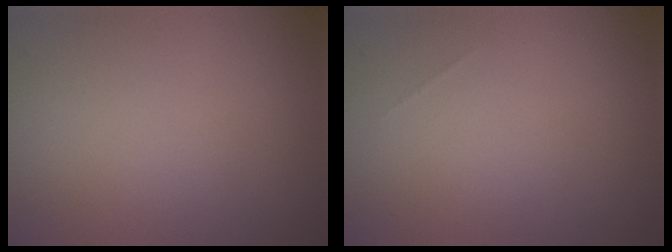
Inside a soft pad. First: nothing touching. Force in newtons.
{"total": 0.0}